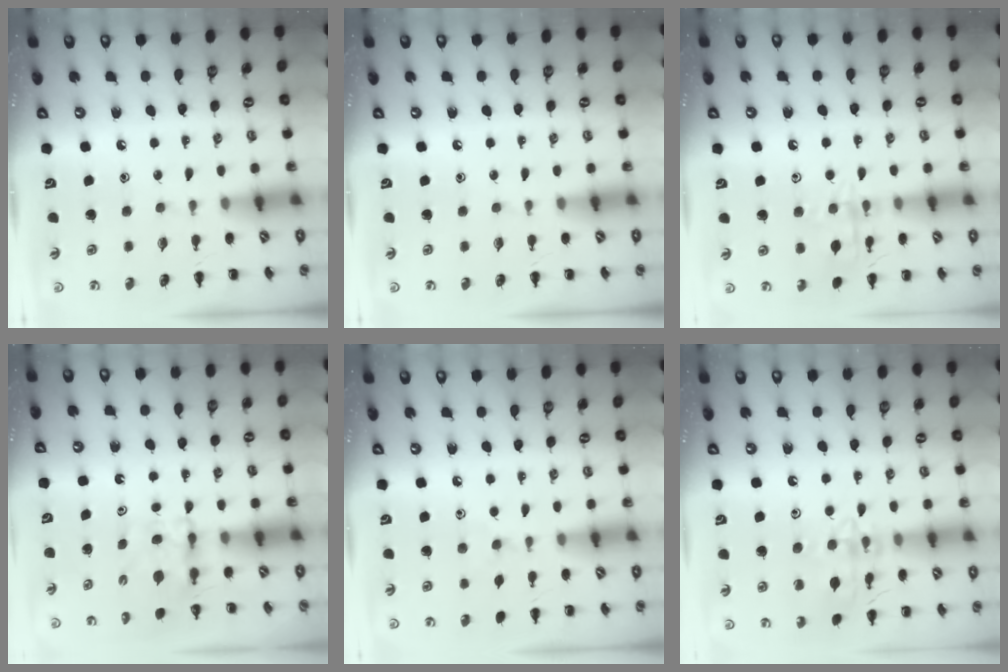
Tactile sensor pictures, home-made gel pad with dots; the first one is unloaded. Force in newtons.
{"total": 0.0}
{"total": 11.4, "press": 11.4, "slide": 0.6}
{"total": 4.9, "press": 4.9, "slide": 0.3}
{"total": 3.8, "press": 3.6, "slide": 1.4}
{"total": 13.6, "press": 13.6, "slide": 0.6}